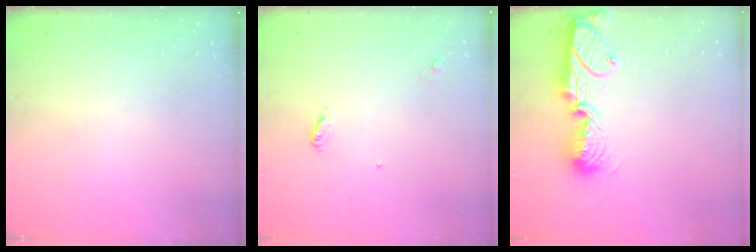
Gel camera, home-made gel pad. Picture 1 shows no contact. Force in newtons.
{"total": 3.6, "press": 3.6, "slide": 0.3}
{"total": 12.5, "press": 12.4, "slide": 1.0}